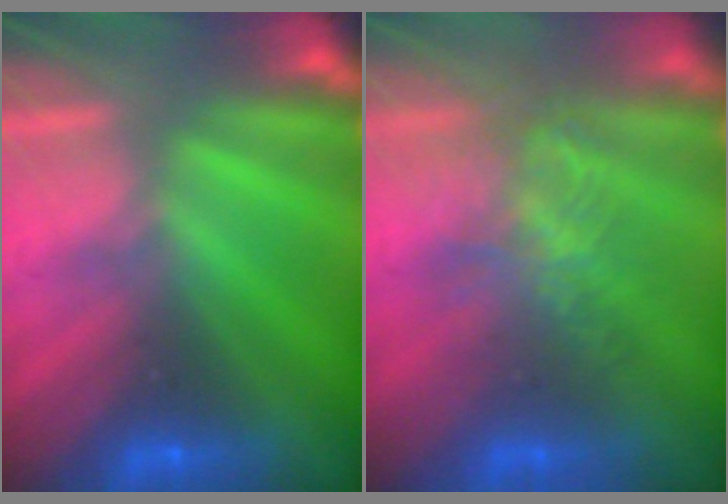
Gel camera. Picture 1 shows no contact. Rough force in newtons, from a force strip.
{"total": 4.5}